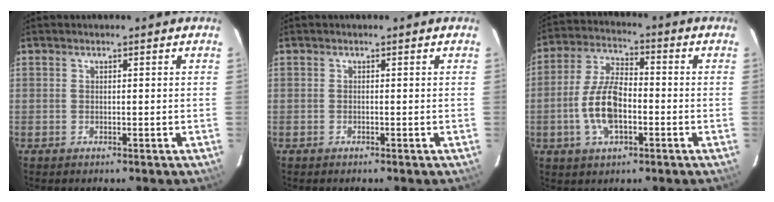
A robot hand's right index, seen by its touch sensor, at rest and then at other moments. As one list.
[{"total": 0.0}, {"total": 10.5, "force": [-3.0, 4.9, 8.8], "torque": [-0.186, 0.009, -0.055]}]